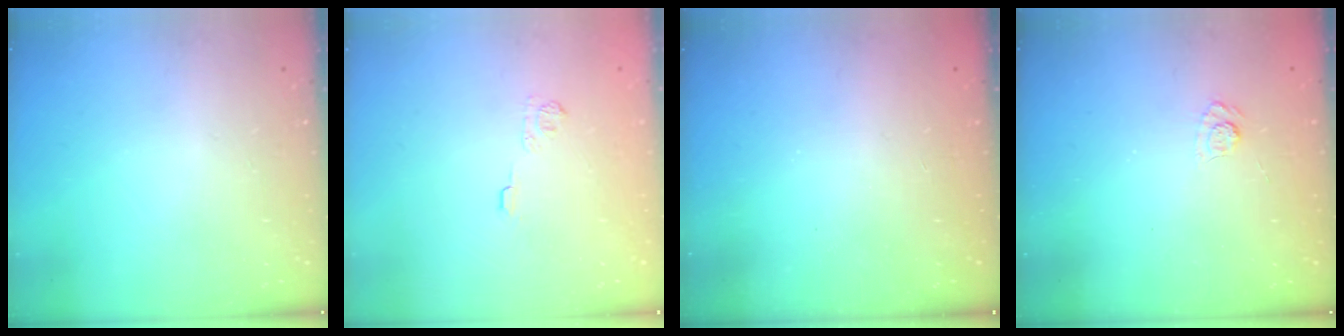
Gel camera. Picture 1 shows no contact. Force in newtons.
{"total": 5.5, "press": 5.4, "slide": 1.3}
{"total": 2.2, "press": 2.1, "slide": 0.7}
{"total": 4.0, "press": 3.7, "slide": 1.4}